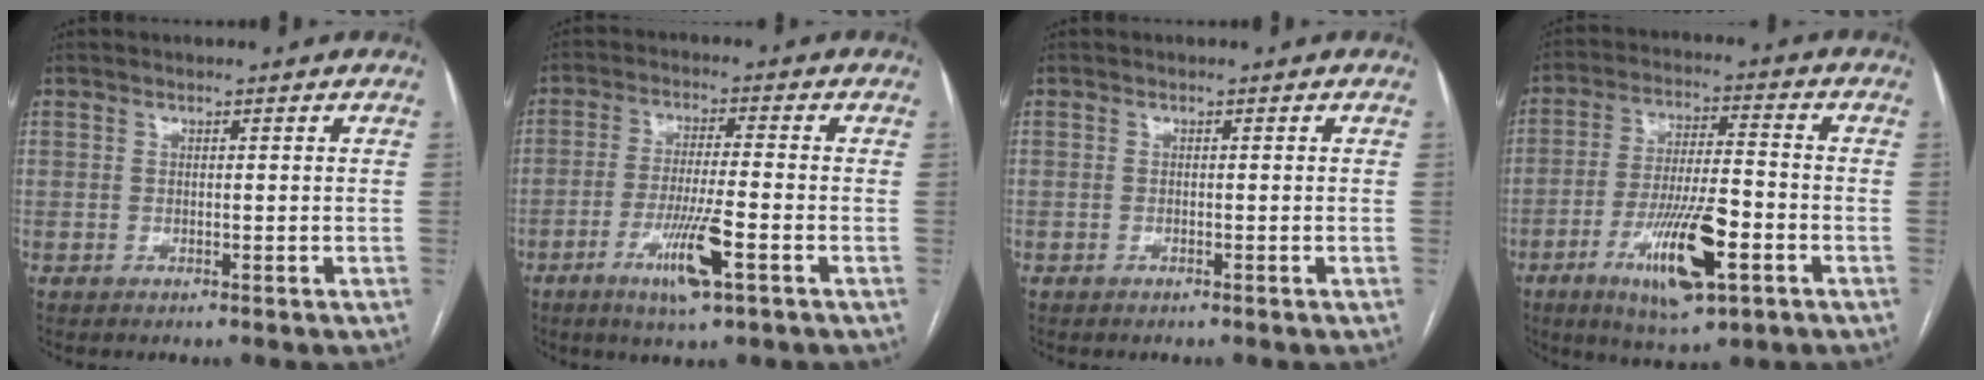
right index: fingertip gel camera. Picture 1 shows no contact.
{"total": 8.4, "force": [-3.8, 0.4, 7.4], "torque": [-0.142, -0.016, -0.066]}
{"total": 0.0}
{"total": 13.3, "force": [-5.5, 2.9, 11.8], "torque": [-0.220, -0.009, -0.087]}